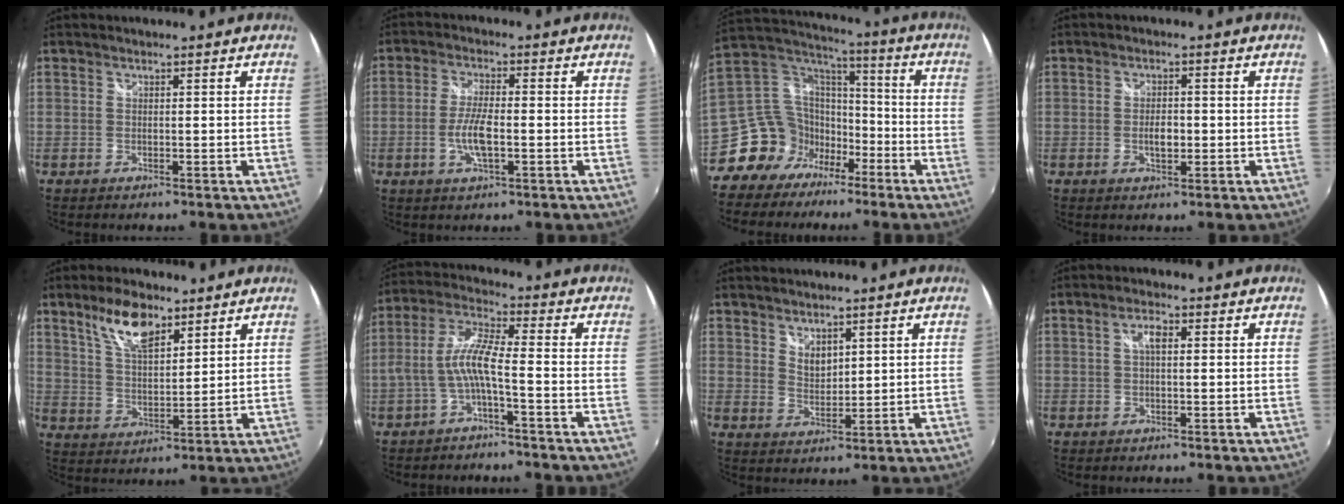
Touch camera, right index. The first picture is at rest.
{"total": 6.1, "force": [-1.6, 1.6, 5.6], "torque": [-0.117, -0.003, -0.031]}
{"total": 13.3, "force": [-8.1, 9.8, 3.8], "torque": [-0.083, 0.045, -0.143]}
{"total": 3.1, "force": [-0.6, 1.7, 2.5], "torque": [-0.044, -0.001, -0.010]}
{"total": 9.4, "force": [6.1, 3.7, 6.1], "torque": [-0.112, 0.011, 0.118]}
{"total": 7.0, "force": [-2.7, 0.7, 6.5], "torque": [-0.153, 0.013, -0.049]}
{"total": 3.8, "force": [2.7, 2.0, 1.6], "torque": [-0.019, -0.001, 0.051]}
{"total": 2.6, "force": [0.5, 1.0, 2.3], "torque": [-0.043, 0.007, 0.005]}